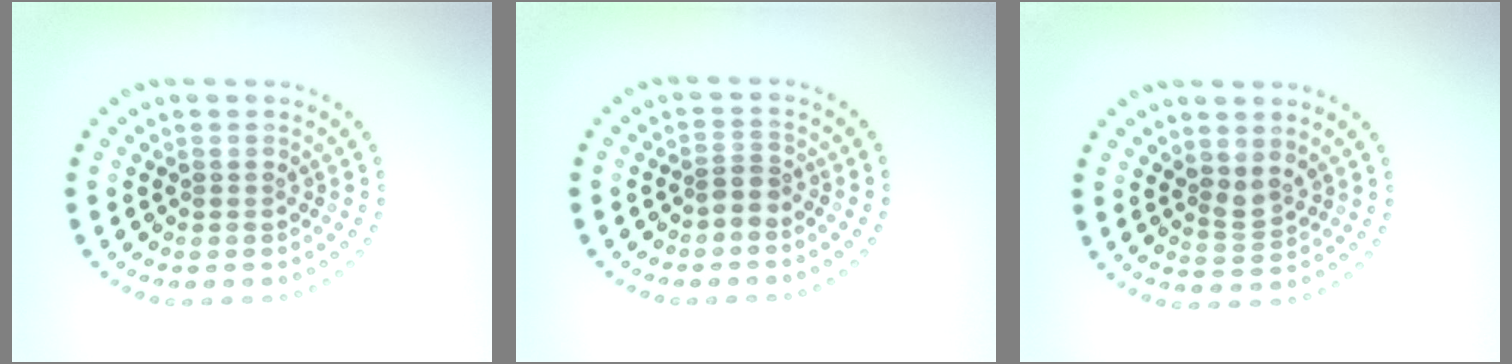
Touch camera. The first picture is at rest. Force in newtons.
{"total": 1.4, "press": 0.9, "slide": 1.1}
{"total": 1.9, "press": 1.4, "slide": 1.3}